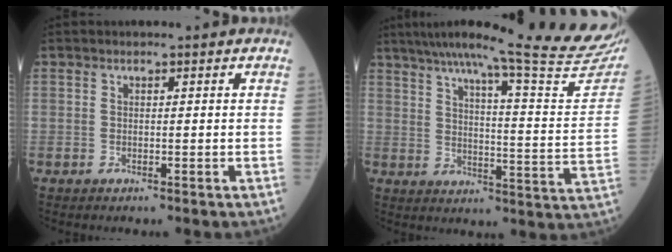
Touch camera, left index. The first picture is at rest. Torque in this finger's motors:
{"motor_torque": [0.59, -1.55, 0.44, 0.13]}